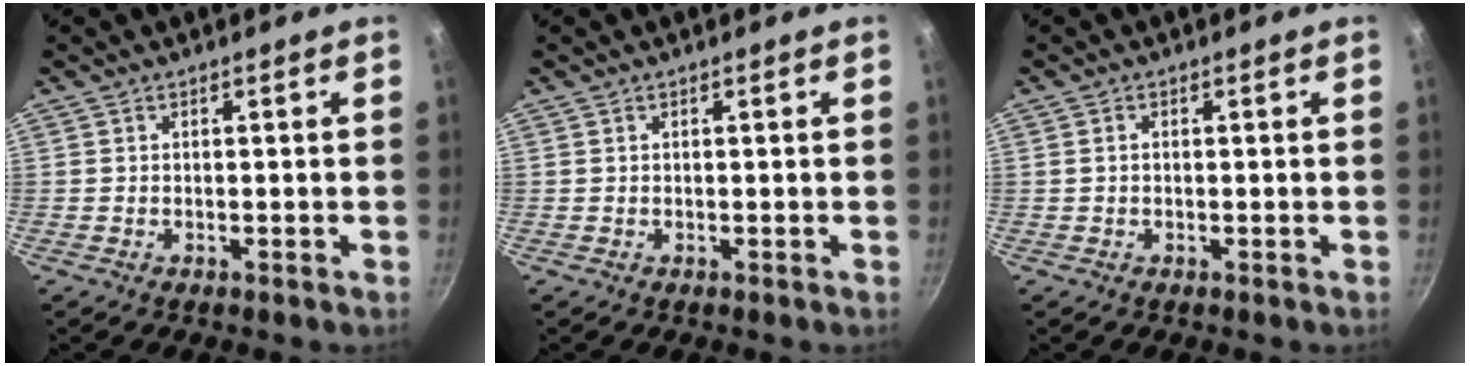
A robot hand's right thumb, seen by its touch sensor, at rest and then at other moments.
{"total": 0.0}
{"total": 0.7, "force": [0.0, 0.4, 0.6], "torque": [-0.012, 0.002, 0.001]}